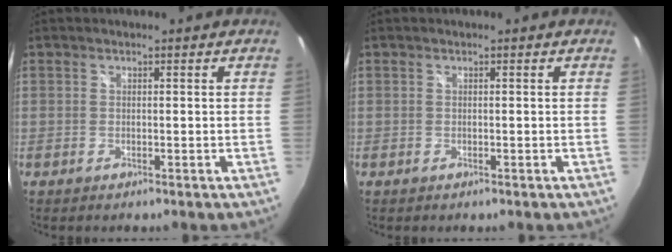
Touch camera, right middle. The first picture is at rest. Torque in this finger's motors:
{"motor_torque": [-0.08, 0.24, 0.04, 0.00]}